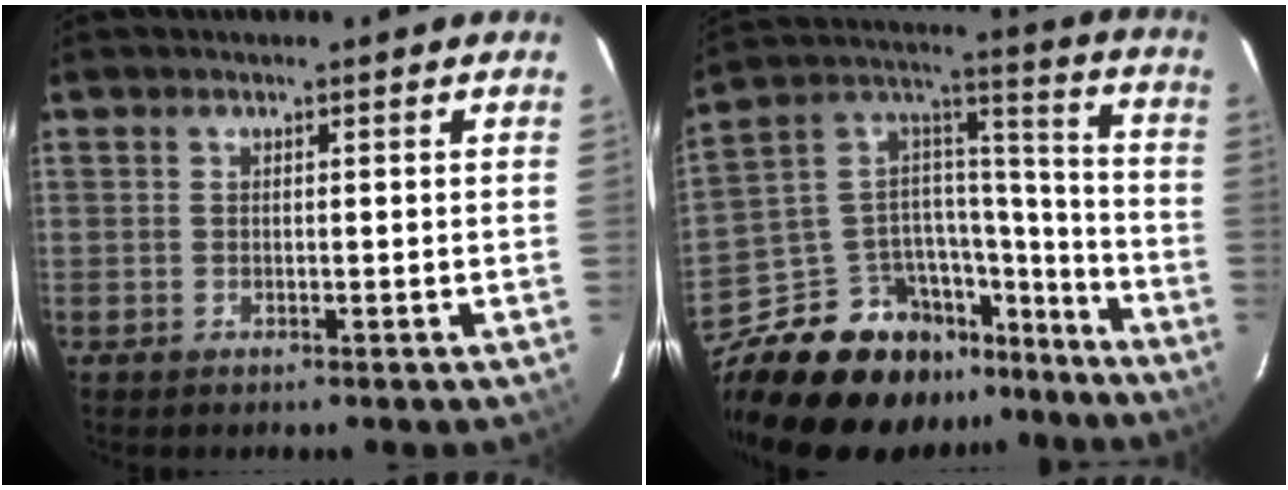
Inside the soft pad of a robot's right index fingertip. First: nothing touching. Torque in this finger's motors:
{"motor_torque": [0.74, -1.07, -0.03, -0.21]}